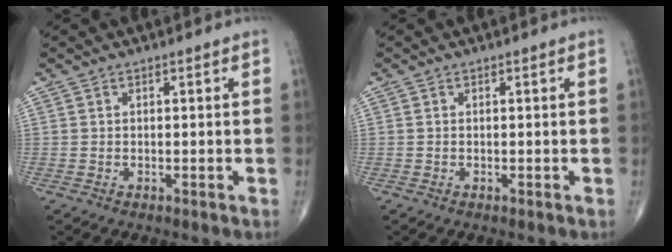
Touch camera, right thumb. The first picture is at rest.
{"total": 0.0}